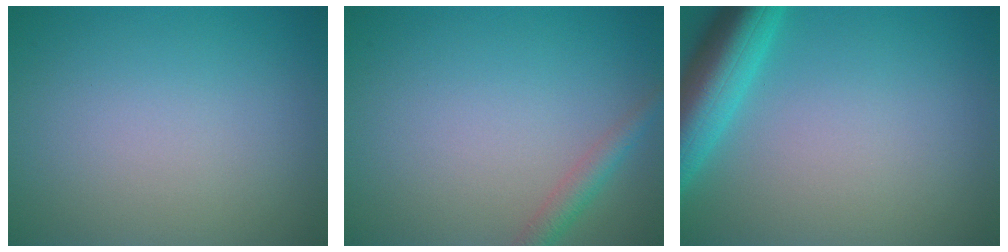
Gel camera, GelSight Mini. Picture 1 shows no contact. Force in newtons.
{"total": 2.0, "press": 2.0, "slide": 0.1}
{"total": 6.6, "press": 6.5, "slide": 0.4}